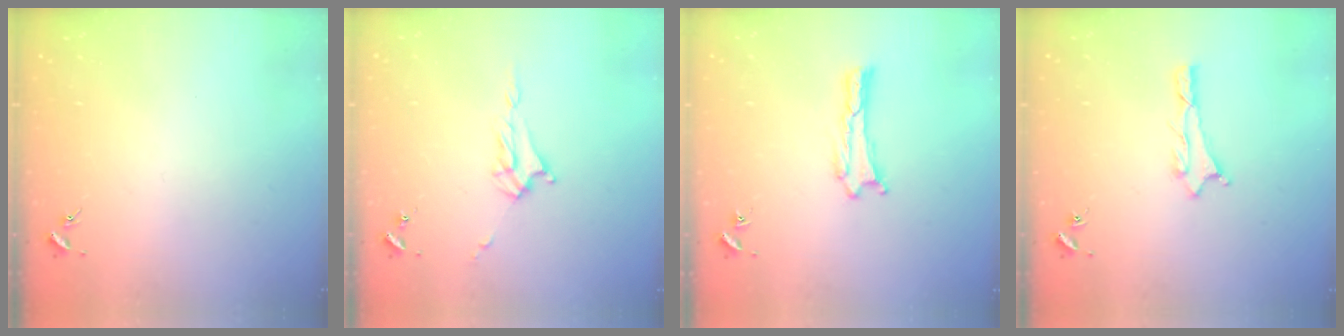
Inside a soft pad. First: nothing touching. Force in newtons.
{"total": 4.0, "press": 4.0, "slide": 0.5}
{"total": 0.0}
{"total": 0.9, "press": 0.8, "slide": 0.1}